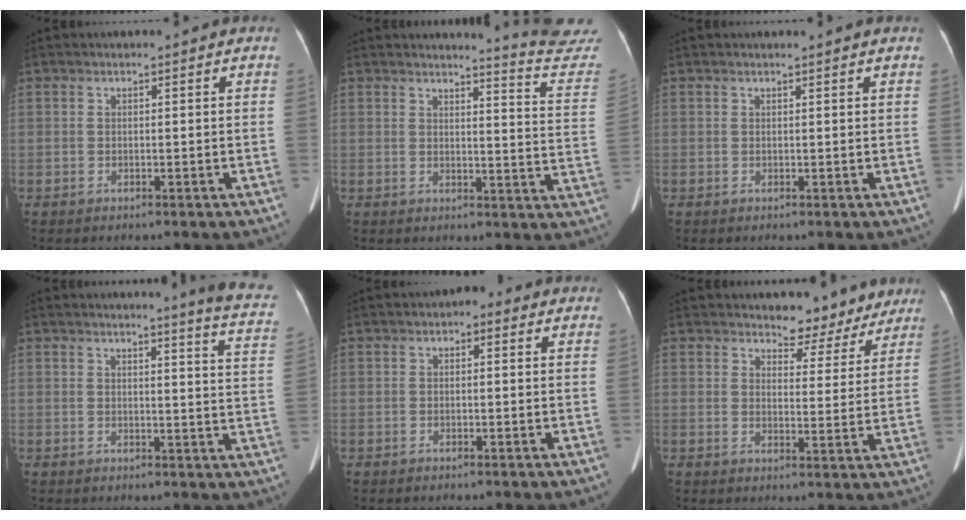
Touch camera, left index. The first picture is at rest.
{"total": 12.3, "force": [12.2, -1.8, 0.0], "torque": [-0.001, -0.131, 0.119]}
{"total": 1.5, "force": [1.4, -0.2, 0.5], "torque": [-0.010, 0.014, 0.022]}
{"total": 9.2, "force": [8.2, -0.8, 4.0], "torque": [-0.037, -0.057, 0.068]}
{"total": 1.4, "force": [0.2, 1.0, 1.0], "torque": [-0.011, 0.013, -0.002]}
{"total": 6.6, "force": [6.0, 2.6, 0.9], "torque": [-0.002, -0.008, 0.074]}